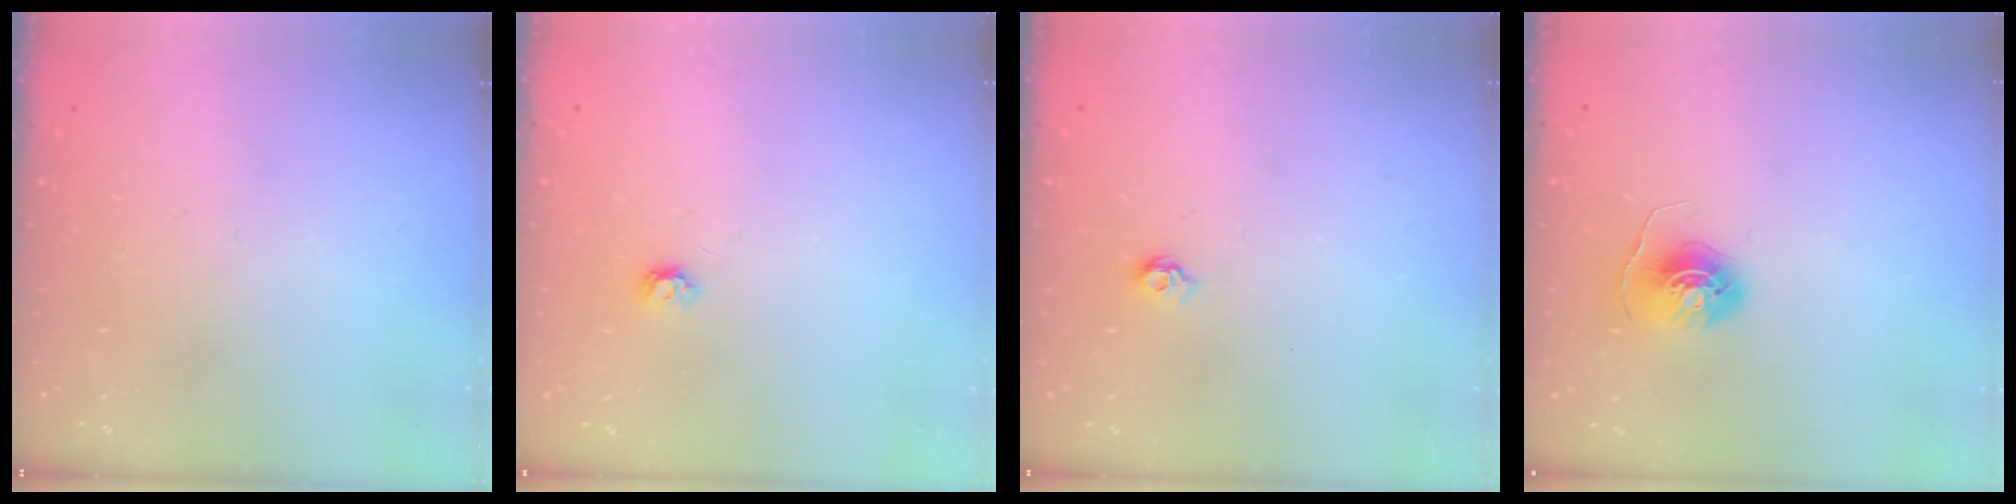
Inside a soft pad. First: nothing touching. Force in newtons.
{"total": 4.0, "press": 4.0, "slide": 0.6}
{"total": 4.4, "press": 4.3, "slide": 0.9}
{"total": 6.1, "press": 6.1, "slide": 0.5}